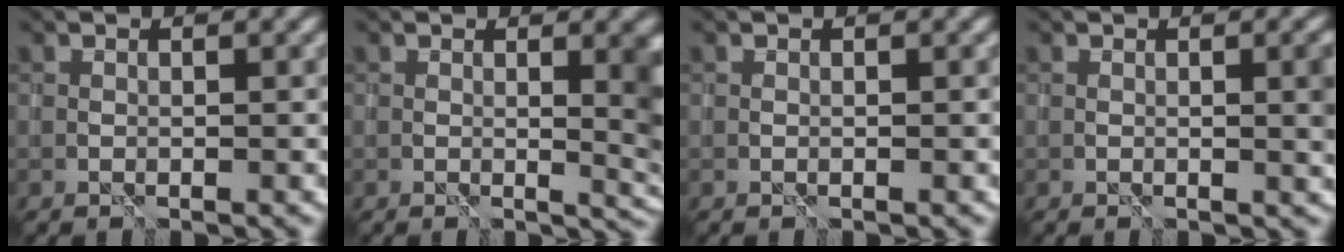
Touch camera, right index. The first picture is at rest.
{"total": 4.8, "force": [0.6, 1.8, 4.5], "torque": [-0.035, -0.003, 0.011]}
{"total": 0.0}
{"total": 2.6, "force": [0.2, 0.6, 2.5], "torque": [-0.029, 0.004, 0.004]}